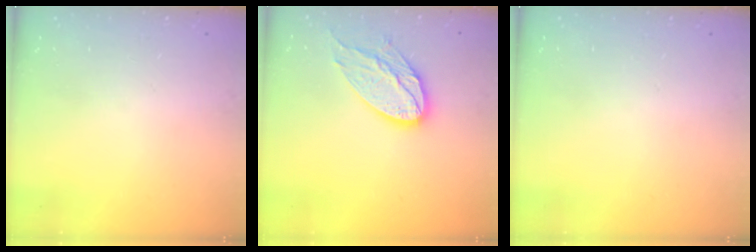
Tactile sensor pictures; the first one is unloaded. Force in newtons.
{"total": 14.3, "press": 14.3, "slide": 1.0}
{"total": 0.0}